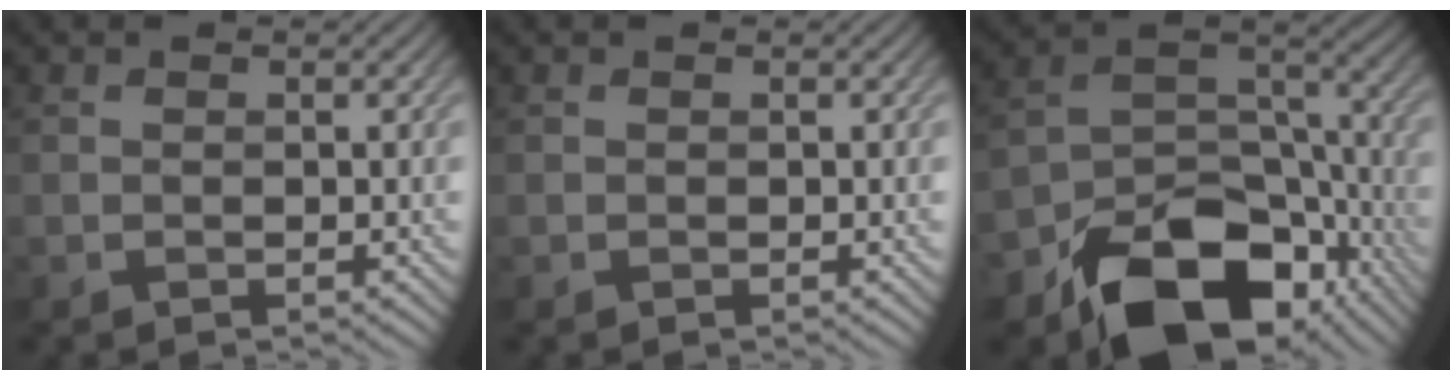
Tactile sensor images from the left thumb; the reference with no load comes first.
{"total": 0.0}
{"total": 16.5, "force": [-10.2, 9.4, 9.0], "torque": [-0.164, -0.030, -0.173]}